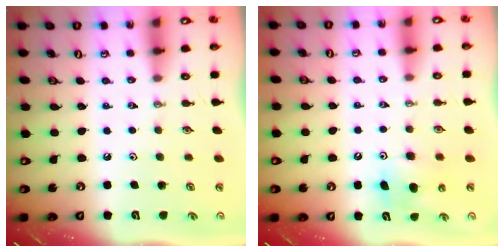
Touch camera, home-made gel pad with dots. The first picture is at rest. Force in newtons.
{"total": 7.5, "press": 7.5, "slide": 0.5}